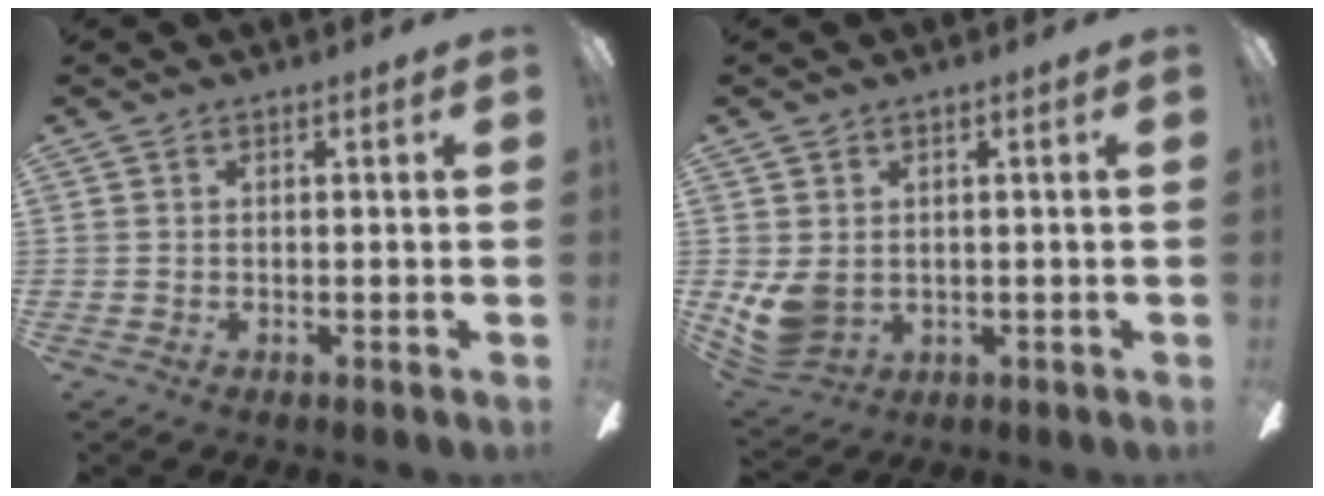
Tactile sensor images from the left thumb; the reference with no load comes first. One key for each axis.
{"total": 6.9, "fx": 0.8, "fy": 5.4, "fz": 4.2, "tx": -0.094, "ty": -0.006, "tz": 0.018}